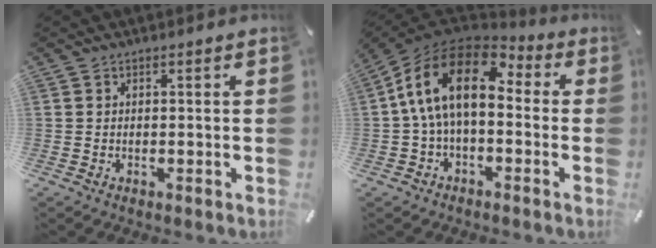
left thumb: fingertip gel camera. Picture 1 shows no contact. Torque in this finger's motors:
{"motor_torque": [0.91, 1.22, 1.71, -1.06, 0.74]}